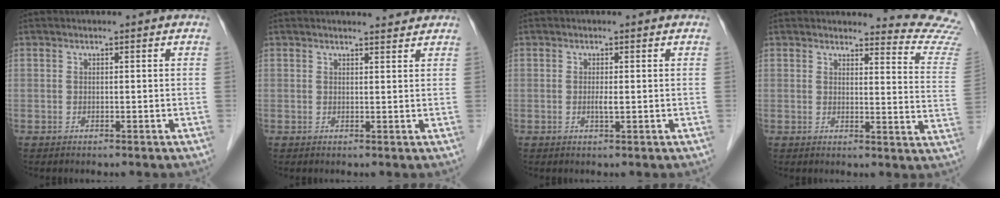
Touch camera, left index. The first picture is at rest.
{"total": 2.3, "force": [2.3, 0.1, 0.1], "torque": [-0.007, -0.002, 0.028]}
{"total": 1.2, "force": [-0.1, 0.1, 1.1], "torque": [-0.025, -0.002, -0.001]}
{"total": 11.5, "force": [11.5, -0.8, 0.0], "torque": [0.016, -0.125, 0.096]}